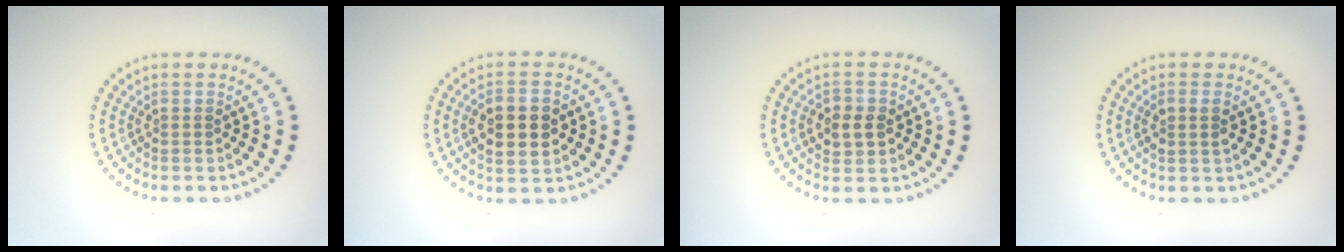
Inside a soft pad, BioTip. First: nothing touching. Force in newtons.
{"total": 4.7, "press": 4.7, "slide": 0.3}
{"total": 2.6, "press": 2.5, "slide": 0.4}
{"total": 1.4, "press": 1.3, "slide": 0.5}